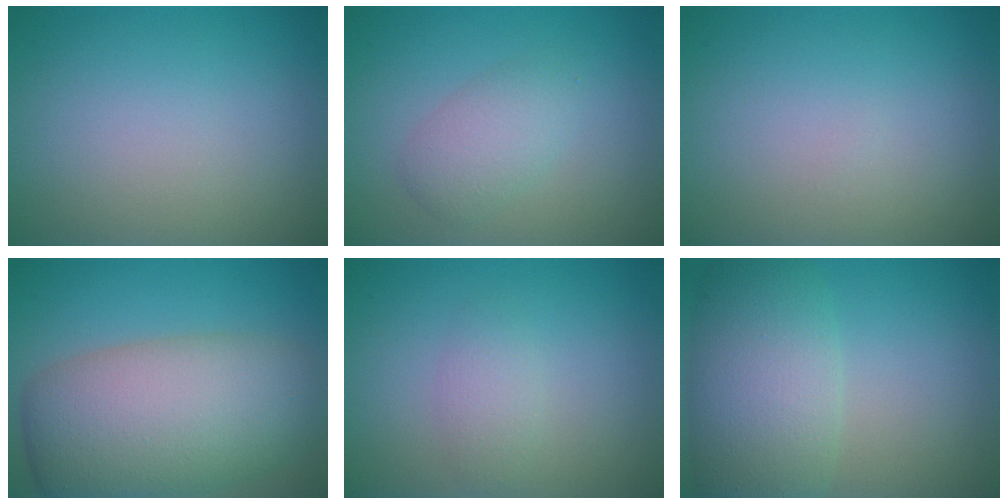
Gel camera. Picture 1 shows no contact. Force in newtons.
{"total": 2.7, "press": 2.7, "slide": 0.1}
{"total": 0.0}
{"total": 10.5, "press": 10.5, "slide": 0.7}
{"total": 1.7, "press": 1.7, "slide": 0.0}
{"total": 7.7, "press": 7.7, "slide": 0.2}